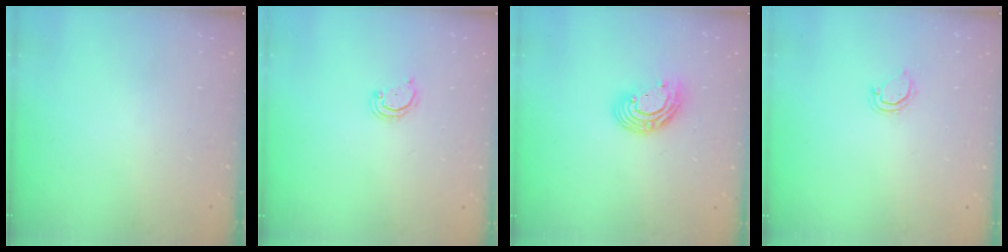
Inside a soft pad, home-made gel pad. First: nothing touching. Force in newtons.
{"total": 2.4, "press": 2.4, "slide": 0.2}
{"total": 9.8, "press": 9.8, "slide": 0.6}
{"total": 3.9, "press": 3.9, "slide": 0.3}